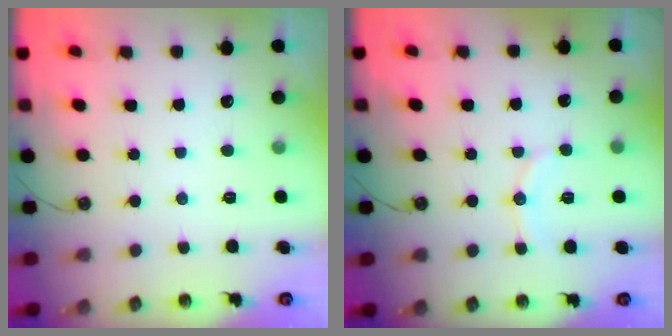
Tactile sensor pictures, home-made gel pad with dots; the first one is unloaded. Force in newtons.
{"total": 8.4, "press": 7.9, "slide": 2.7}